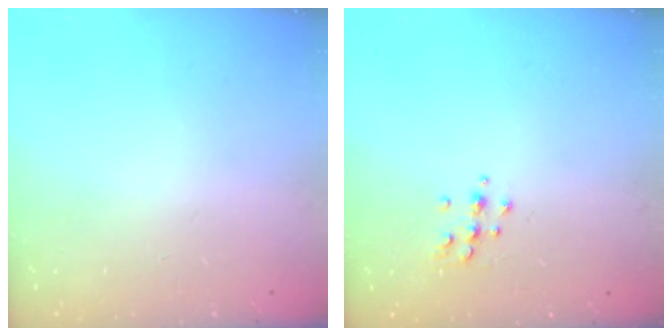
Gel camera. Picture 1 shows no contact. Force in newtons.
{"total": 6.3, "press": 6.2, "slide": 0.9}